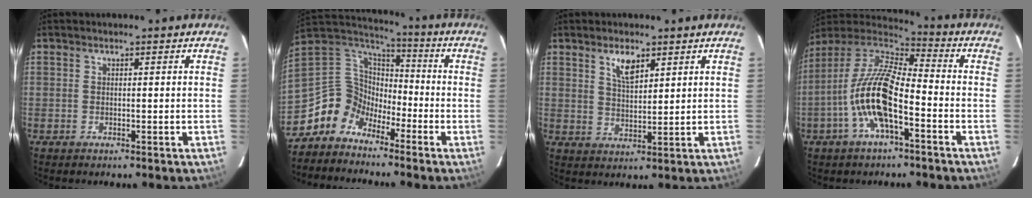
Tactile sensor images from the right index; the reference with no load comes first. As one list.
[{"total": 9.5, "force": [-6.8, 6.5, 1.3], "torque": [-0.045, 0.047, -0.152]}, {"total": 5.0, "force": [3.0, 2.0, 3.4], "torque": [-0.061, 0.001, 0.056]}, {"total": 15.3, "force": [-5.2, 5.3, 13.4], "torque": [-0.266, 0.000, -0.106]}]